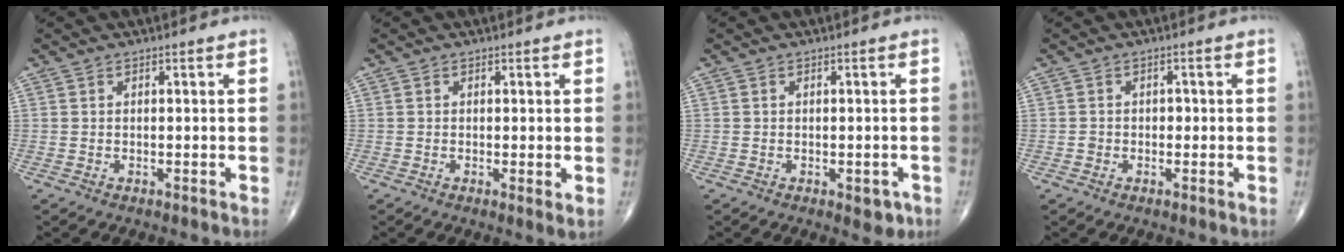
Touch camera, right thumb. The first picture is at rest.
{"total": 1.7, "force": [0.1, 0.3, 1.6], "torque": [-0.030, -0.009, -0.002]}
{"total": 3.0, "force": [-1.1, 1.6, 2.3], "torque": [-0.013, 0.000, -0.010]}
{"total": 1.4, "force": [-0.3, 1.2, 0.5], "torque": [0.000, 0.006, -0.006]}